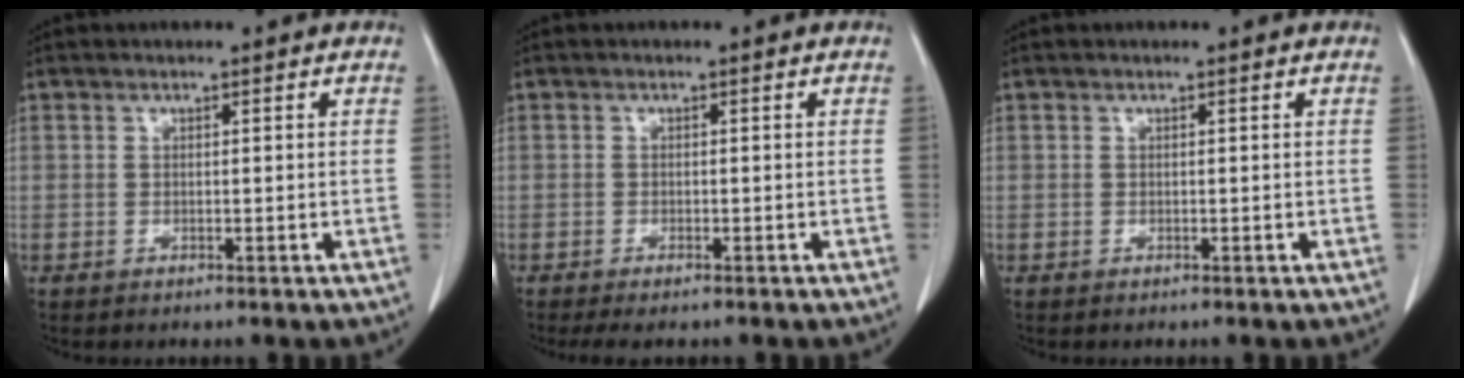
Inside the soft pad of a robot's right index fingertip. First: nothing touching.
{"total": 3.1, "force": [-2.5, 0.7, 1.7], "torque": [-0.025, -0.008, -0.034]}
{"total": 0.0}